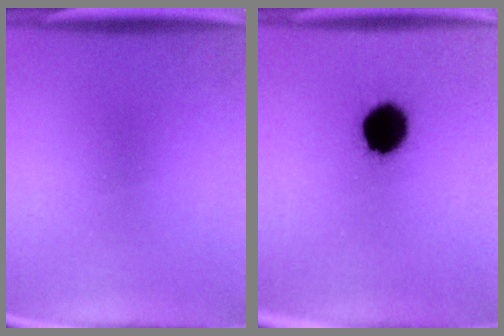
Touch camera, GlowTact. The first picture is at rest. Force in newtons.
{"total": 10.8}